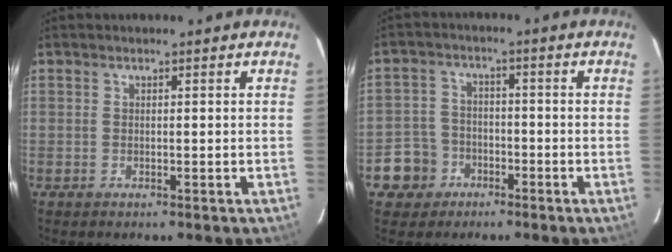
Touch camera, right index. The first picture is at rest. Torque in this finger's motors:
{"motor_torque": [0.04, -0.10, -0.39, -0.20]}